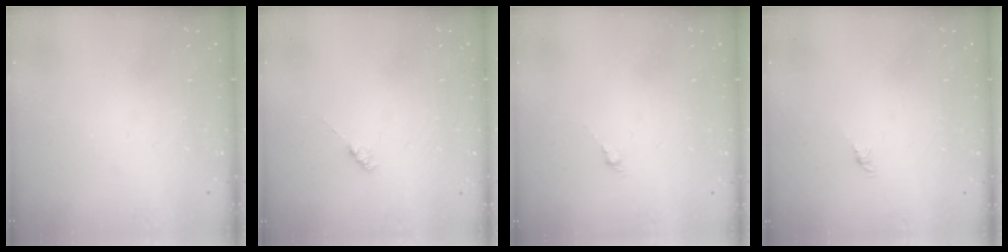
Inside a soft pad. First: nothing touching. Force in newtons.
{"total": 2.1, "press": 2.0, "slide": 0.5}
{"total": 0.0}
{"total": 0.0}